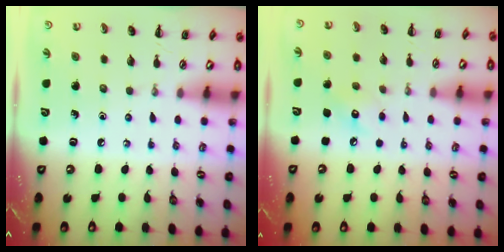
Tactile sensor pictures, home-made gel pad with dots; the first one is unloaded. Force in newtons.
{"total": 6.3, "press": 6.2, "slide": 1.1}